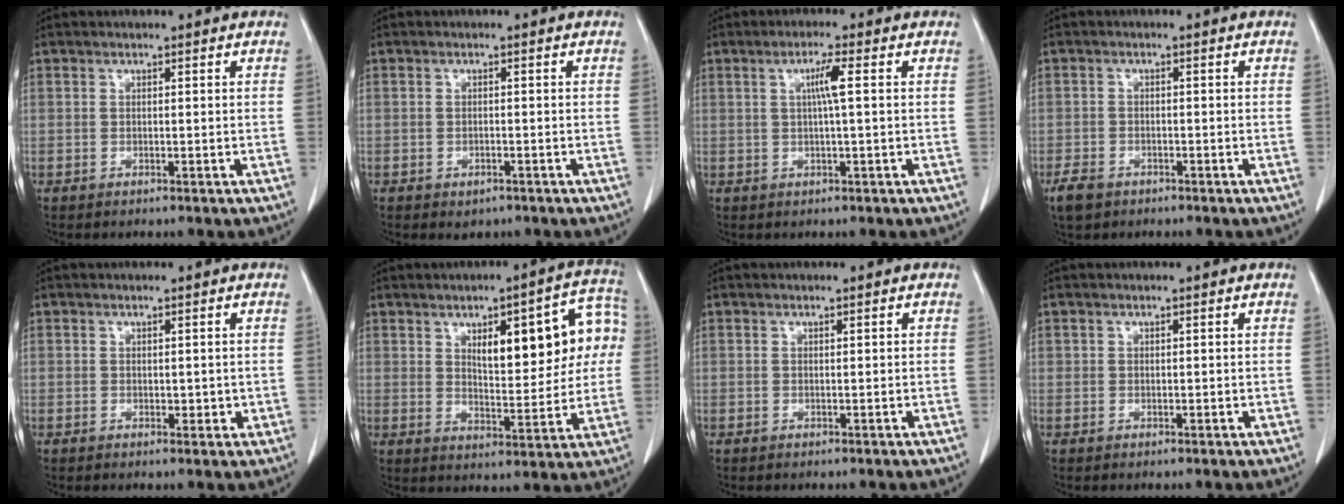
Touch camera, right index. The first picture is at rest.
{"total": 1.7, "force": [-1.0, 1.0, 0.8], "torque": [-0.011, 0.000, -0.005]}
{"total": 3.4, "force": [0.6, -0.4, 3.3], "torque": [-0.061, 0.002, 0.011]}
{"total": 3.3, "force": [-2.3, 1.9, 1.4], "torque": [-0.034, -0.001, -0.035]}
{"total": 1.7, "force": [0.2, 1.2, 1.1], "torque": [-0.012, -0.002, 0.005]}
{"total": 14.8, "force": [3.8, 4.6, 13.6], "torque": [-0.175, 0.032, 0.056]}
{"total": 0.0}
{"total": 0.6, "force": [0.3, 0.5, 0.1], "torque": [0.007, 0.000, 0.003]}